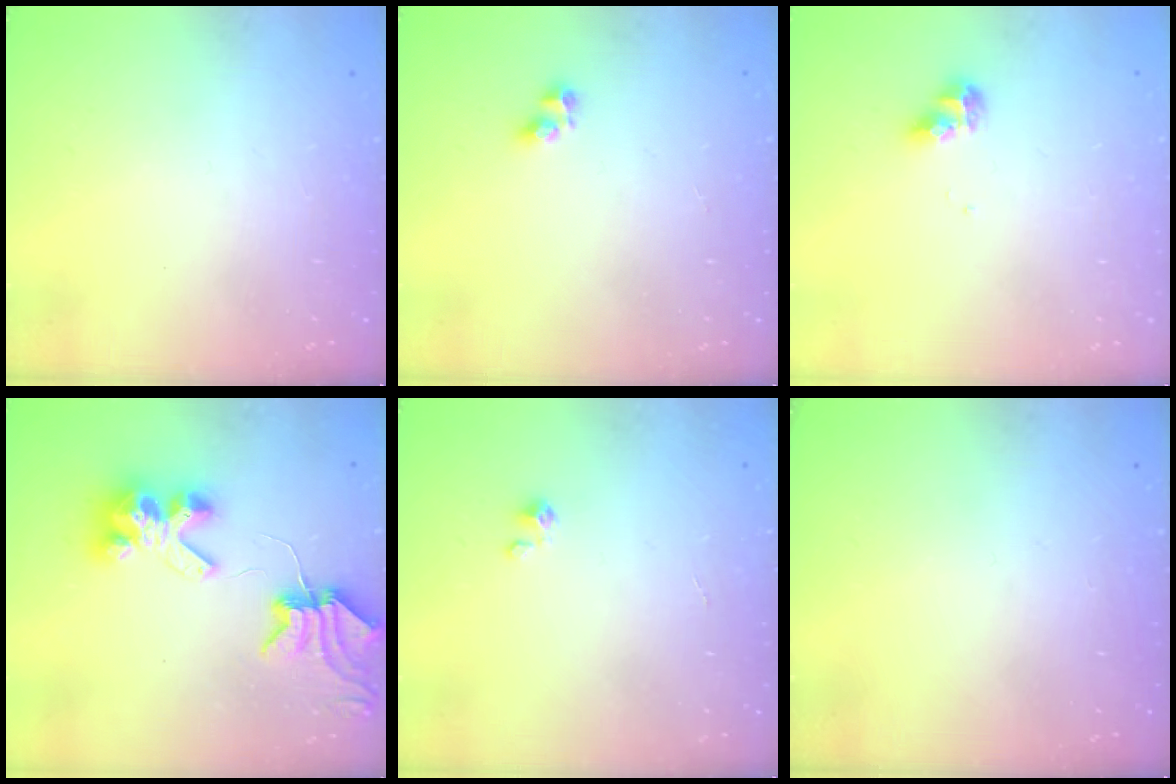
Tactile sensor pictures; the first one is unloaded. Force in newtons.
{"total": 3.9, "press": 3.8, "slide": 0.9}
{"total": 7.7, "press": 7.7, "slide": 0.6}
{"total": 8.0, "press": 8.0, "slide": 1.0}
{"total": 0.9, "press": 0.9, "slide": 0.1}
{"total": 0.0}